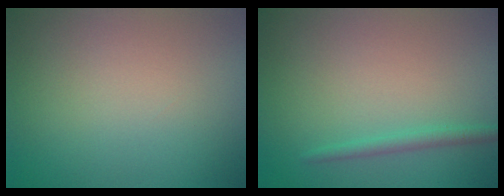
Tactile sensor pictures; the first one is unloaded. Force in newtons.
{"total": 1.5, "press": 1.5, "slide": 0.1}